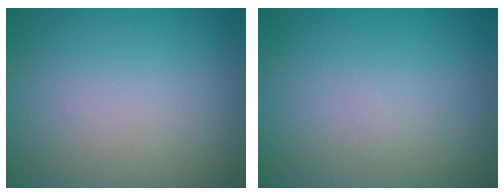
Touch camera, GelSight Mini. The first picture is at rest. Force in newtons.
{"total": 0.0}